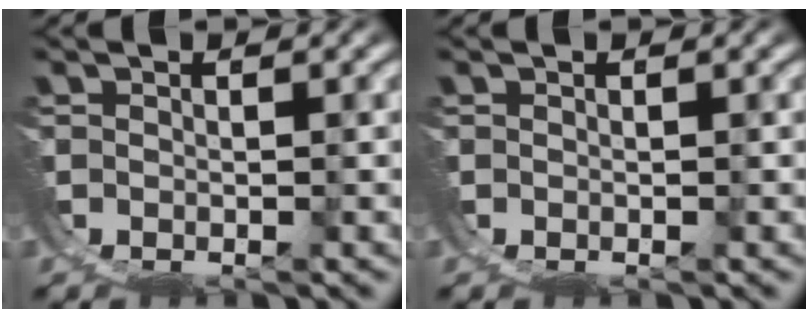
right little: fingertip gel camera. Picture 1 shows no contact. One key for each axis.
{"total": 0.0}